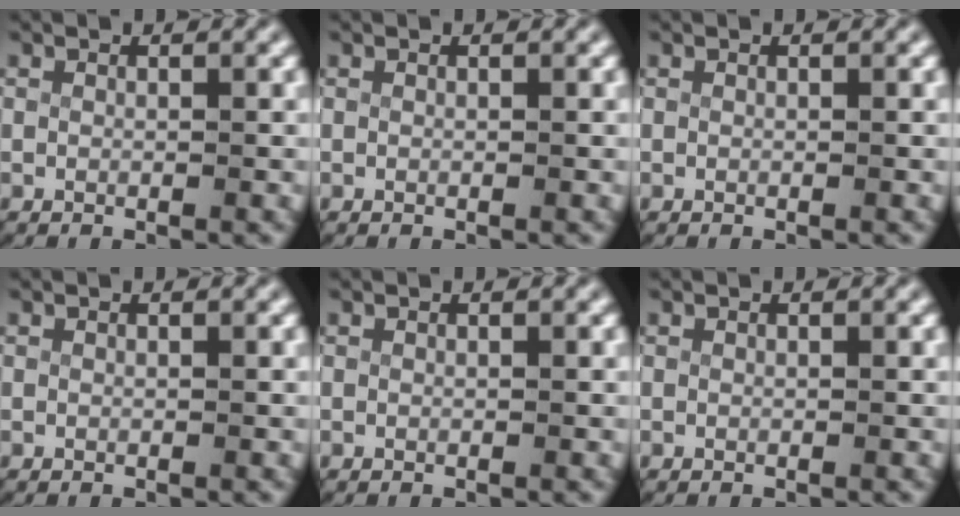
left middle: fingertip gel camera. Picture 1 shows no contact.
{"total": 0.0}
{"total": 0.0}
{"total": 0.0}
{"total": 0.0}
{"total": 0.0}